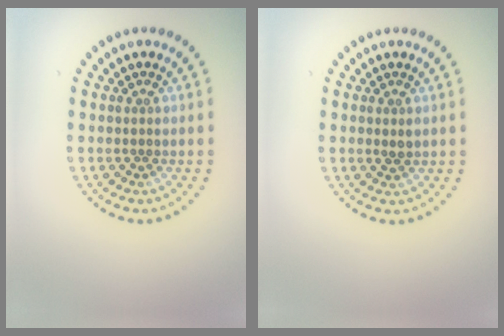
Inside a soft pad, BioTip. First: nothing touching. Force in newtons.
{"total": 0.8, "press": 0.8, "slide": 0.3}